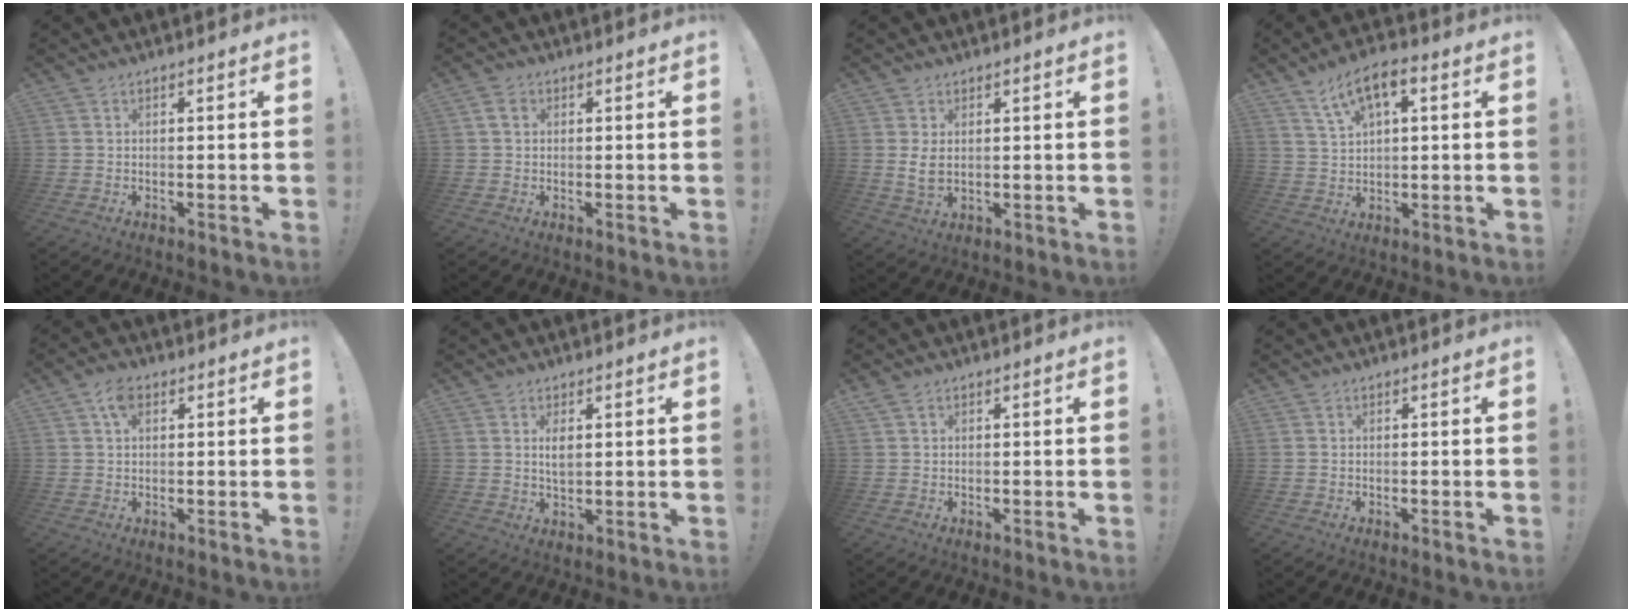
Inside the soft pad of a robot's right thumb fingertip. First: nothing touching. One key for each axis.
{"total": 3.0, "fx": 1.0, "fy": 2.3, "fz": 1.7, "tx": -0.027, "ty": 0.004, "tz": 0.018}
{"total": 4.7, "fx": 1.1, "fy": 2.7, "fz": 3.7, "tx": -0.060, "ty": -0.008, "tz": 0.017}
{"total": 9.3, "fx": 4.1, "fy": 4.4, "fz": 7.0, "tx": -0.116, "ty": -0.007, "tz": 0.078}
{"total": 4.8, "fx": 1.9, "fy": 2.9, "fz": 3.4, "tx": -0.057, "ty": 0.004, "tz": 0.034}
{"total": 3.6, "fx": 1.3, "fy": 2.3, "fz": 2.5, "tx": -0.032, "ty": -0.006, "tz": 0.019}
{"total": 1.1, "fx": 0.9, "fy": 0.5, "fz": 0.5, "tx": -0.011, "ty": 0.002, "tz": 0.018}
{"total": 0.0}